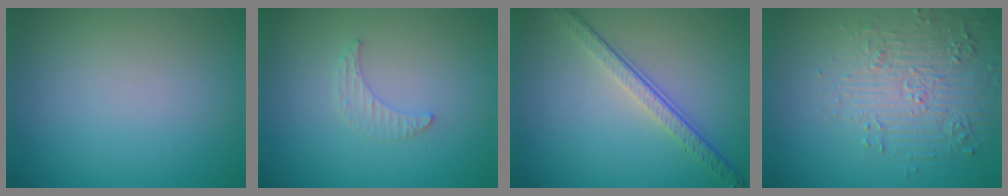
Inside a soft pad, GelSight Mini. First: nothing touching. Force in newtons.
{"total": 1.3, "press": 1.3, "slide": 0.4}
{"total": 3.7, "press": 2.8, "slide": 2.5}
{"total": 4.6, "press": 4.2, "slide": 1.9}